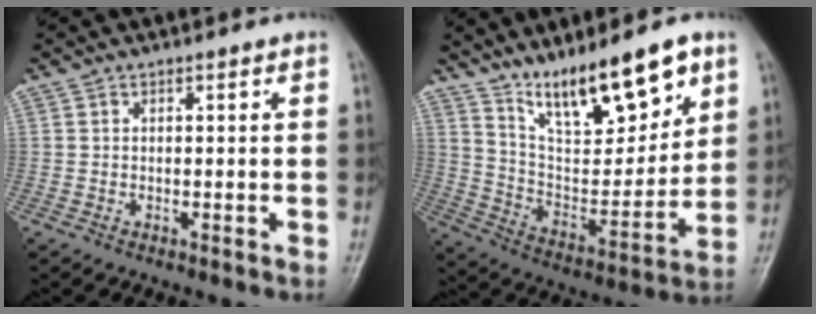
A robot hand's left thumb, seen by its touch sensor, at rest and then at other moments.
{"total": 17.6, "force": [11.9, 5.5, 11.7], "torque": [-0.149, -0.068, 0.217]}